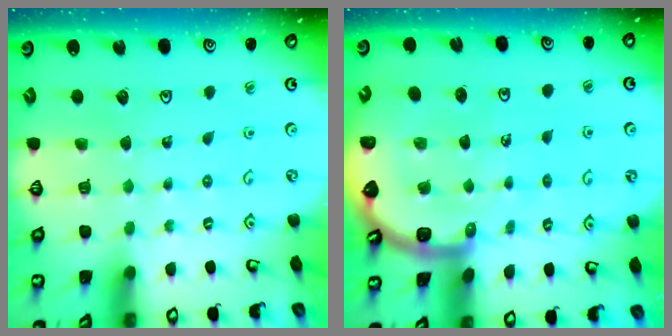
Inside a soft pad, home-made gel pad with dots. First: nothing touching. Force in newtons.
{"total": 7.5, "press": 7.5, "slide": 0.8}